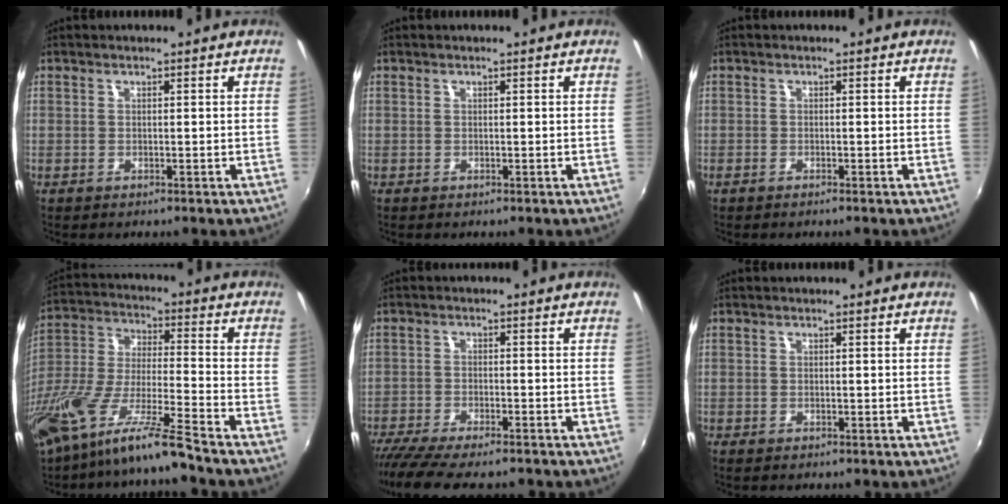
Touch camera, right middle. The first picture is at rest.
{"total": 0.0}
{"total": 0.7, "force": [-0.6, 0.0, 0.4], "torque": [-0.006, -0.001, -0.013]}
{"total": 14.8, "force": [-11.4, 0.1, 9.3], "torque": [-0.181, -0.021, -0.213]}
{"total": 10.5, "force": [-8.8, 1.6, 5.4], "torque": [-0.123, -0.041, -0.148]}
{"total": 0.0}